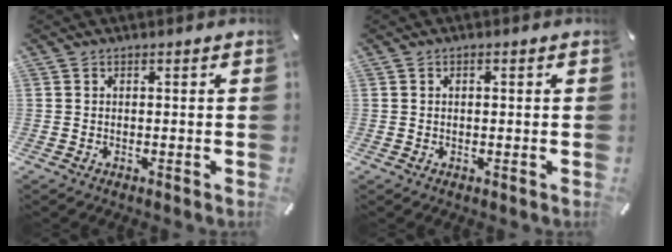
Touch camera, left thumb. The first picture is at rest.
{"total": 0.9, "force": [0.0, 0.5, 0.8], "torque": [-0.014, 0.002, 0.000]}